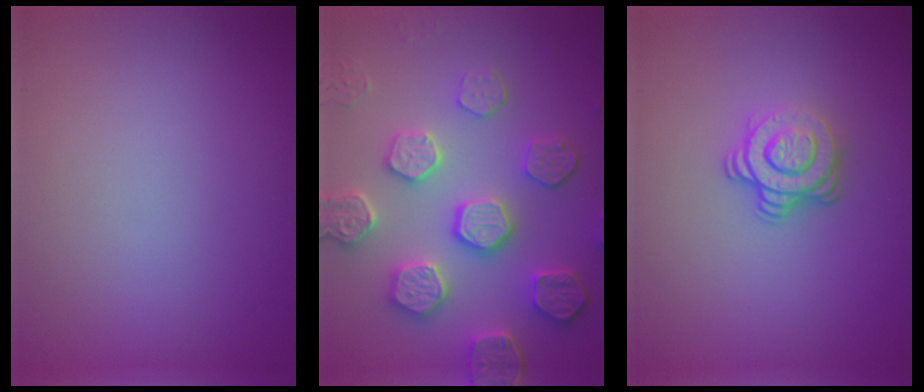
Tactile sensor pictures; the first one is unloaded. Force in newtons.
{"total": 5.6, "press": 5.1, "slide": 2.2}
{"total": 3.5, "press": 2.5, "slide": 2.4}